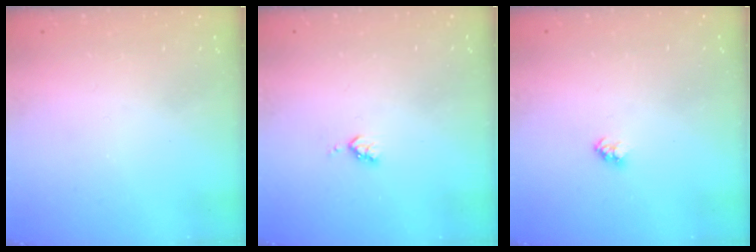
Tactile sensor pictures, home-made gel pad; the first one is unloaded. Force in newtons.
{"total": 3.2, "press": 3.2, "slide": 0.4}
{"total": 2.4, "press": 2.4, "slide": 0.2}